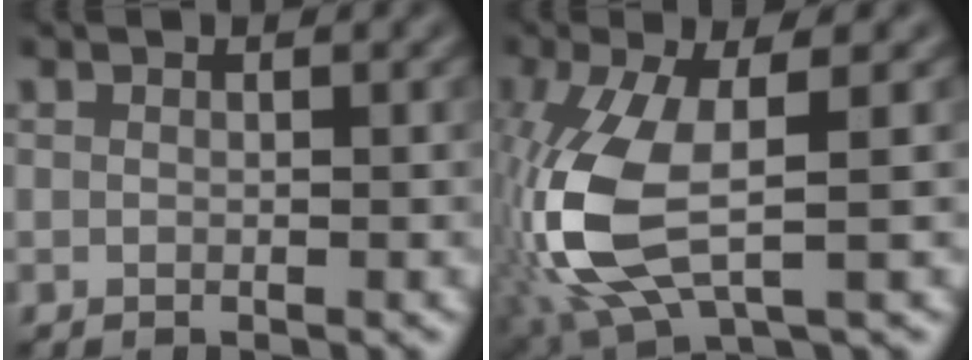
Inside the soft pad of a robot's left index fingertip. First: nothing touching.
{"total": 10.0, "force": [-1.3, 4.0, 9.1], "torque": [-0.228, -0.010, -0.027]}